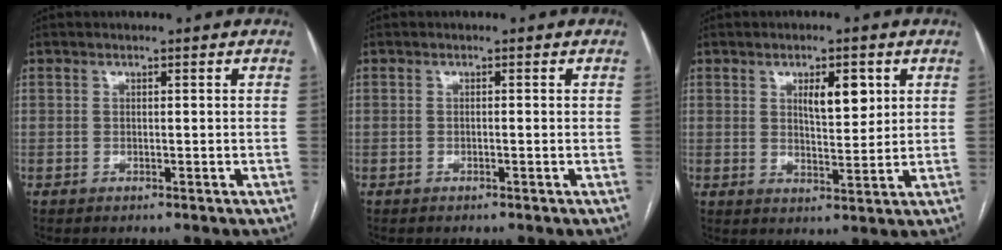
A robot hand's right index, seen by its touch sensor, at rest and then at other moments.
{"total": 0.0}
{"total": 5.6, "force": [2.2, 1.9, 4.8], "torque": [-0.080, -0.001, 0.039]}